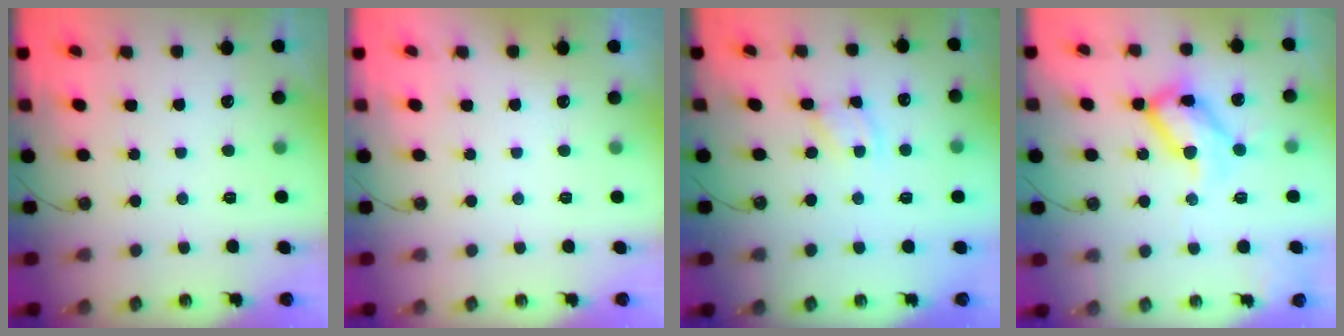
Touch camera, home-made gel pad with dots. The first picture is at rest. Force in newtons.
{"total": 0.0}
{"total": 1.9, "press": 1.9, "slide": 0.3}
{"total": 18.0, "press": 17.9, "slide": 1.3}